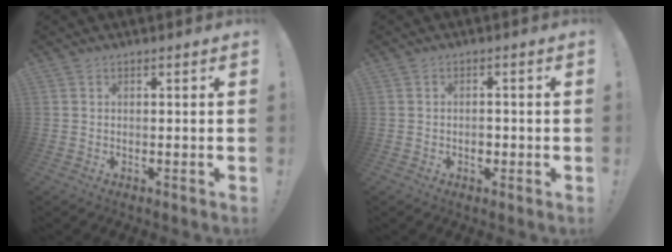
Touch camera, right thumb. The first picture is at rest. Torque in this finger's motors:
{"motor_torque": [0.24, 0.37, 0.15, -0.12, 0.00]}